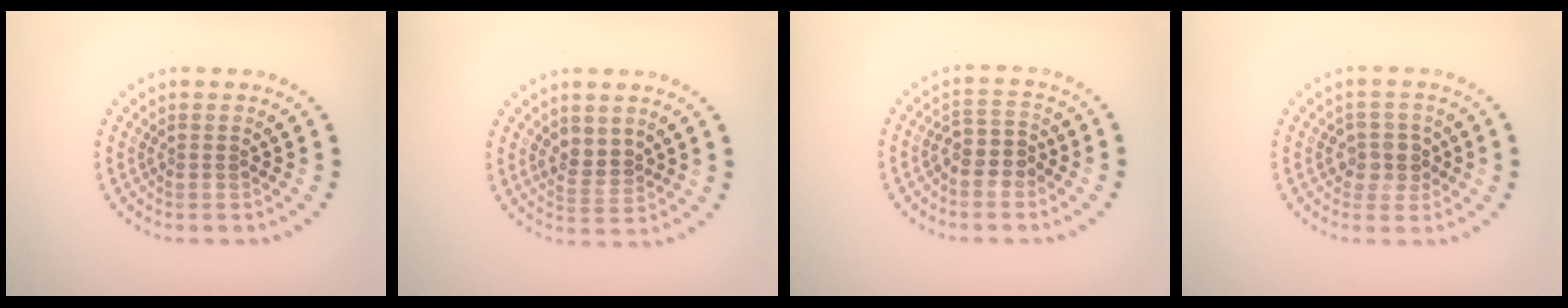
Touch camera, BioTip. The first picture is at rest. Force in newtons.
{"total": 2.4, "press": 2.2, "slide": 0.9}
{"total": 2.4, "press": 2.2, "slide": 1.1}
{"total": 2.2, "press": 2.1, "slide": 0.6}